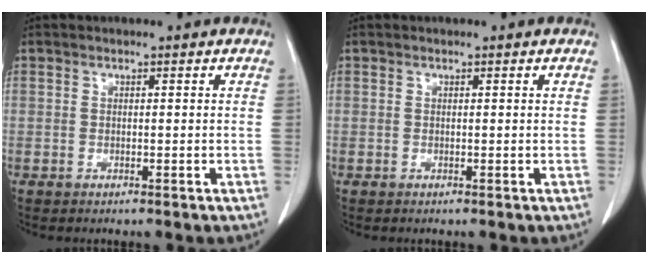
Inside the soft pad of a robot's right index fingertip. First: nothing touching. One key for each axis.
{"total": 0.0}